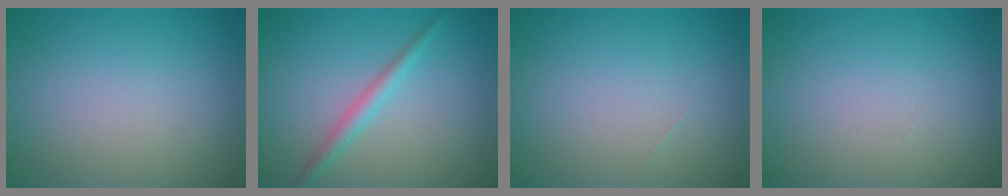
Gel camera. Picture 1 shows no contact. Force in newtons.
{"total": 1.9, "press": 1.9, "slide": 0.0}
{"total": 0.0}
{"total": 0.0}